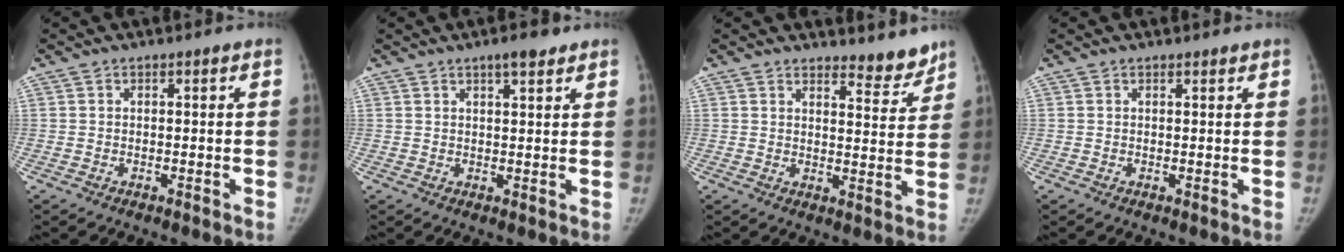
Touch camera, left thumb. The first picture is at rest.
{"total": 3.8, "force": [2.6, 1.0, 2.6], "torque": [-0.032, -0.014, 0.038]}
{"total": 5.6, "force": [5.2, 1.5, 1.4], "torque": [0.001, -0.051, 0.072]}
{"total": 1.0, "force": [0.9, 0.3, 0.4], "torque": [-0.003, -0.002, 0.013]}